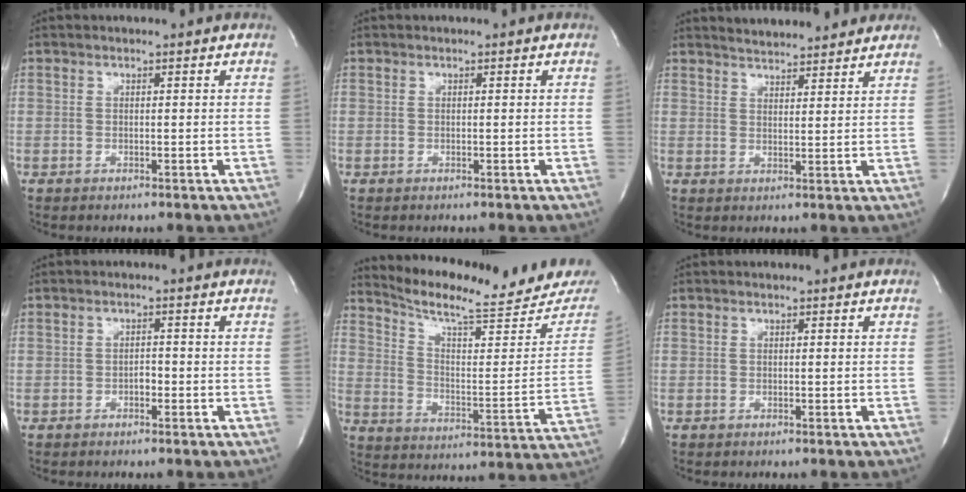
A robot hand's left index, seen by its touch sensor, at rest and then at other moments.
{"total": 0.0}
{"total": 8.7, "force": [8.2, 1.7, 2.6], "torque": [-0.040, 0.008, 0.106]}
{"total": 1.3, "force": [-0.8, 0.6, 0.8], "torque": [-0.012, 0.001, -0.015]}
{"total": 19.6, "force": [17.7, 3.1, 7.9], "torque": [-0.122, -0.039, 0.243]}
{"total": 0.0}